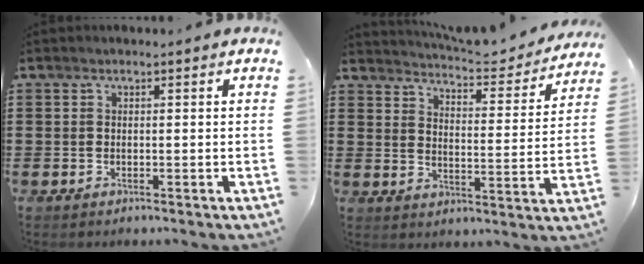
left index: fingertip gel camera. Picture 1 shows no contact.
{"total": 4.4, "force": [4.3, -0.2, 0.7], "torque": [-0.033, -0.039, 0.068]}